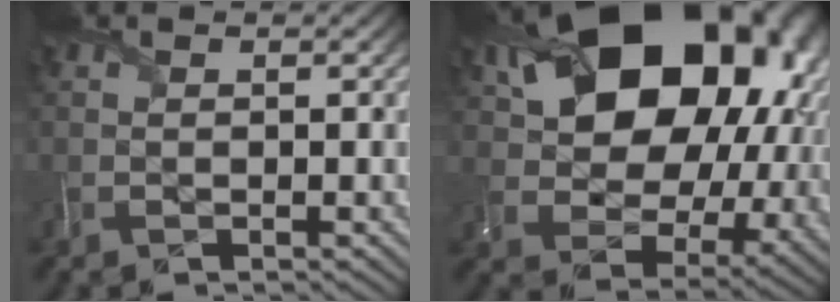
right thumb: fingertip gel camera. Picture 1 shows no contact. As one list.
[{"total": 19.4, "force": [6.4, 13.5, 12.4], "torque": [-0.201, -0.008, 0.141]}]